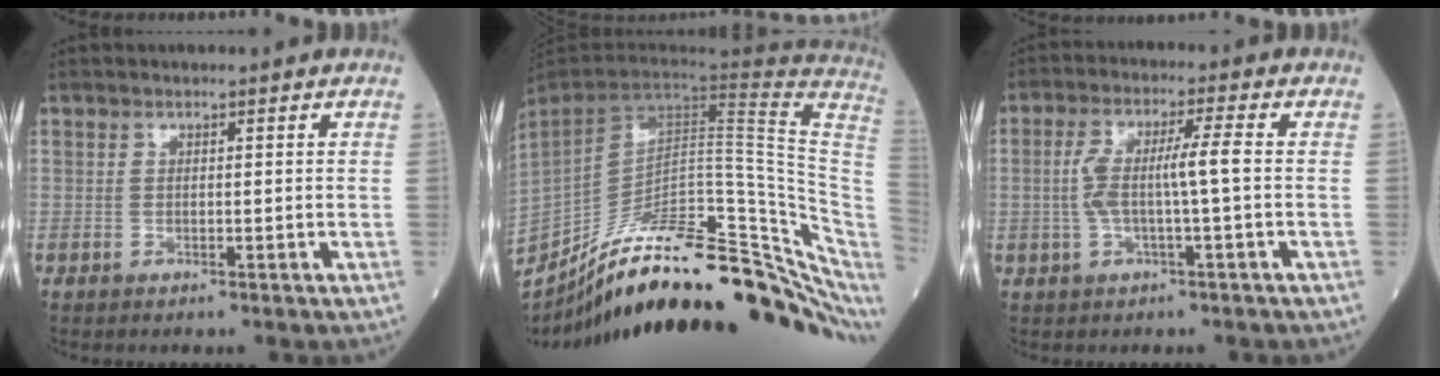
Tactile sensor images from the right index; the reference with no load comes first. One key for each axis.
{"total": 34.1, "fx": -23.5, "fy": 7.9, "fz": 23.4, "tx": -0.295, "ty": -0.017, "tz": -0.341}
{"total": 6.2, "fx": -0.4, "fy": 0.3, "fz": 6.2, "tx": -0.131, "ty": 0.019, "tz": -0.008}